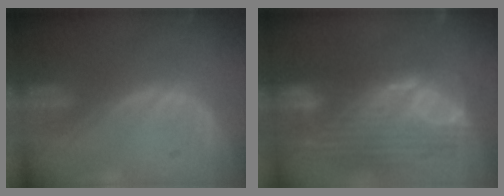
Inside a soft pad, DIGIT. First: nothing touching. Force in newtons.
{"total": 12.5, "press": 10.6, "slide": 6.7}